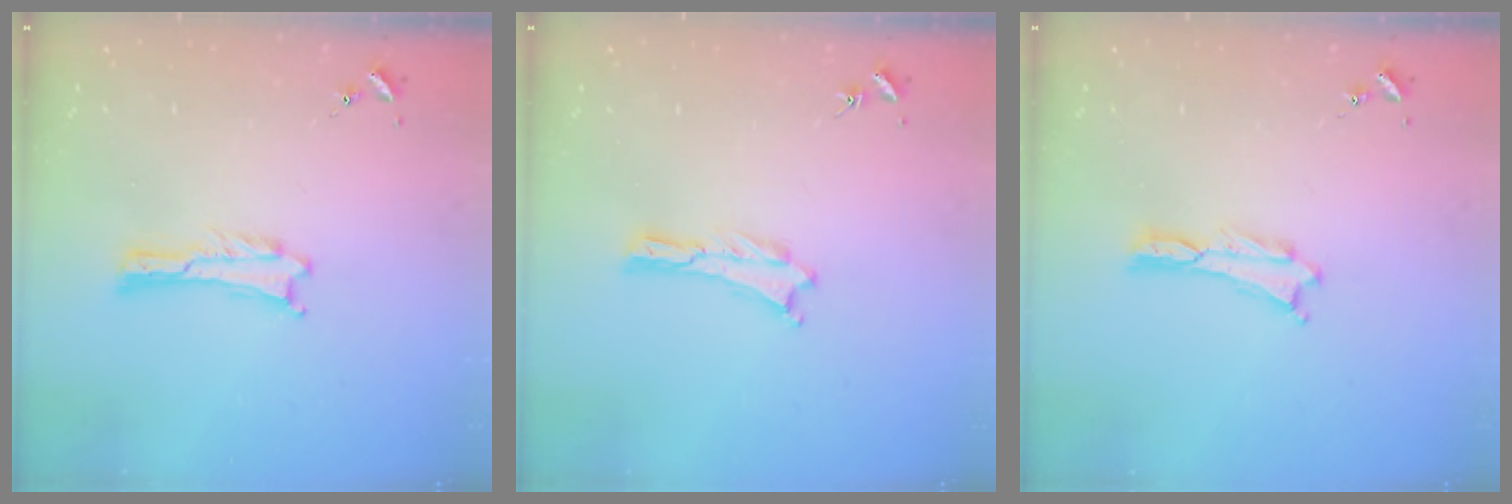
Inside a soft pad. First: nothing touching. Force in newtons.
{"total": 0.0}
{"total": 0.0}